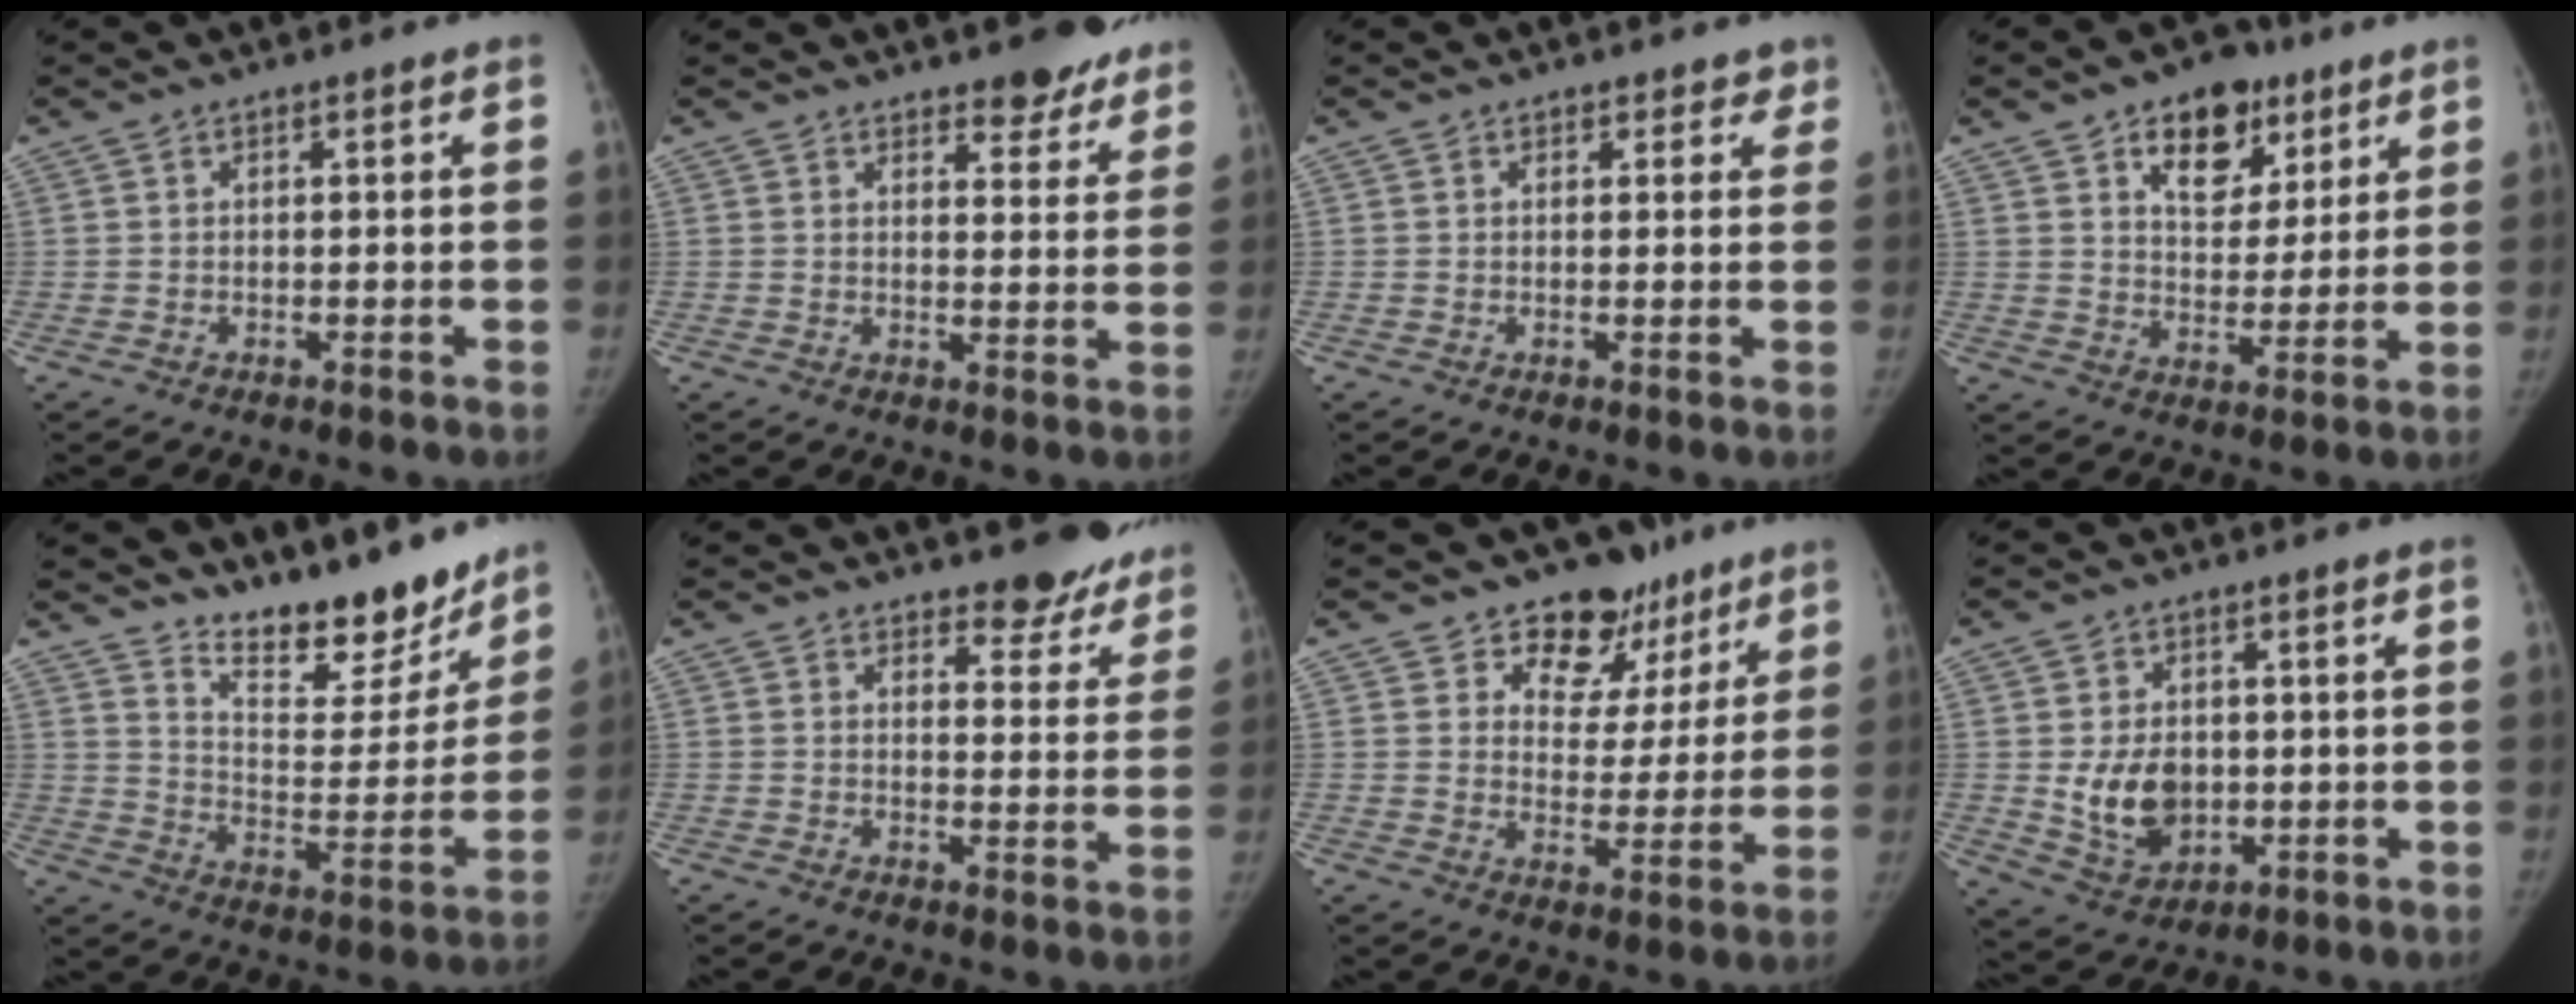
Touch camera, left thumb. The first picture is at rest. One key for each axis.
{"total": 7.7, "fx": 6.5, "fy": 2.9, "fz": 3.0, "tx": -0.002, "ty": -0.042, "tz": 0.077}
{"total": 2.6, "fx": 1.9, "fy": 1.7, "fz": 0.4, "tx": 0.032, "ty": -0.007, "tz": 0.015}
{"total": 12.6, "fx": 7.0, "fy": 7.9, "fz": 6.9, "tx": -0.058, "ty": -0.032, "tz": 0.108}
{"total": 18.1, "fx": 15.3, "fy": 6.1, "fz": 7.6, "tx": -0.059, "ty": -0.118, "tz": 0.234}
{"total": 9.7, "fx": 8.8, "fy": 3.6, "fz": 2.2, "tx": 0.017, "ty": -0.068, "tz": 0.093}
{"total": 12.5, "fx": 8.8, "fy": 8.3, "fz": 3.1, "tx": 0.014, "ty": -0.041, "tz": 0.120}
{"total": 9.4, "fx": -0.3, "fy": 6.9, "fz": 6.4, "tx": -0.082, "ty": -0.010, "tz": 0.012}